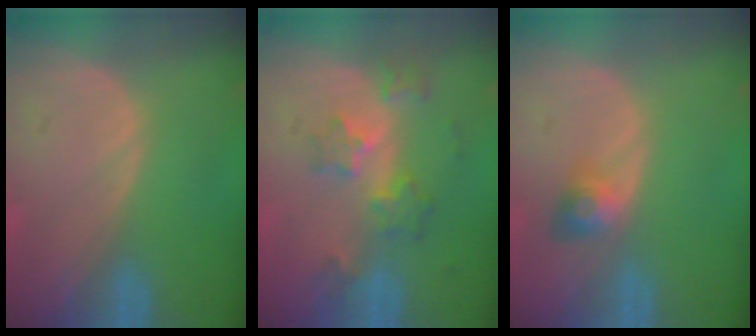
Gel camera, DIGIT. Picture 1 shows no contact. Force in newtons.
{"total": 6.0, "press": 5.4, "slide": 2.7}
{"total": 3.1, "press": 2.8, "slide": 1.4}